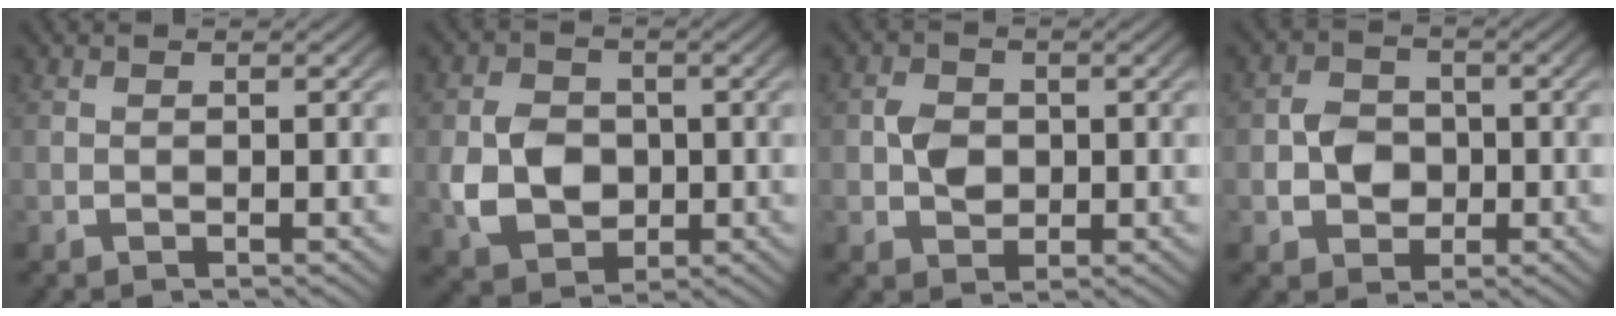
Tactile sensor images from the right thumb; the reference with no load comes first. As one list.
[{"total": 7.7, "force": [-0.8, 6.2, 4.6], "torque": [-0.104, -0.031, 0.001]}, {"total": 3.4, "force": [0.0, 2.8, 2.0], "torque": [-0.038, -0.014, 0.008]}, {"total": 5.1, "force": [-0.5, 4.3, 2.6], "torque": [-0.053, -0.021, 0.002]}]